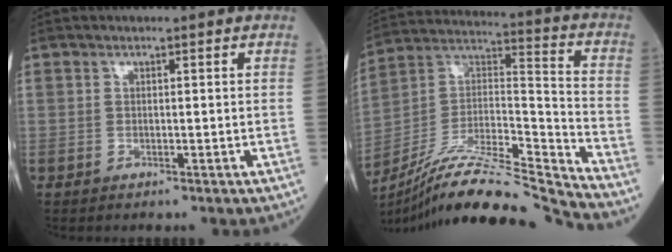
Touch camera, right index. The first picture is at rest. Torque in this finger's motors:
{"motor_torque": [-0.45, -0.57, 0.40, 0.14]}